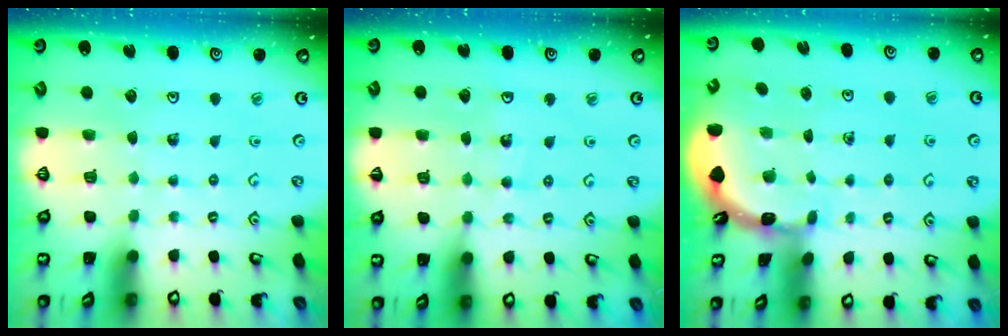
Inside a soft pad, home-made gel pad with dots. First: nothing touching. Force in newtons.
{"total": 7.0, "press": 6.8, "slide": 2.0}
{"total": 1.6, "press": 1.6, "slide": 0.2}